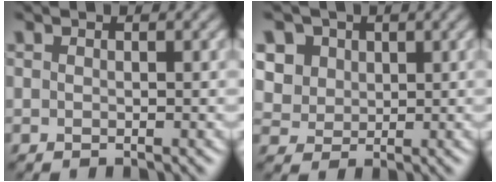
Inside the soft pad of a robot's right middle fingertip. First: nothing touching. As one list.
[{"total": 7.5, "force": [3.5, 5.9, 2.9], "torque": [-0.076, 0.017, 0.055]}]